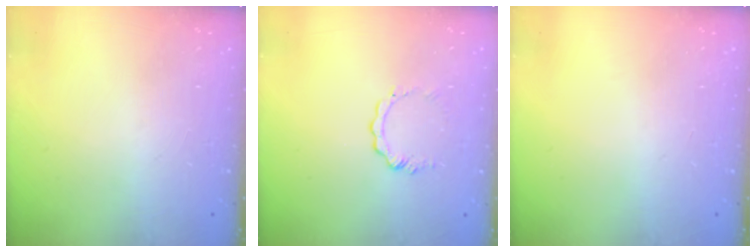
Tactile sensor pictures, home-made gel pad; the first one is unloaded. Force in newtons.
{"total": 3.7, "press": 3.7, "slide": 0.4}
{"total": 0.0}